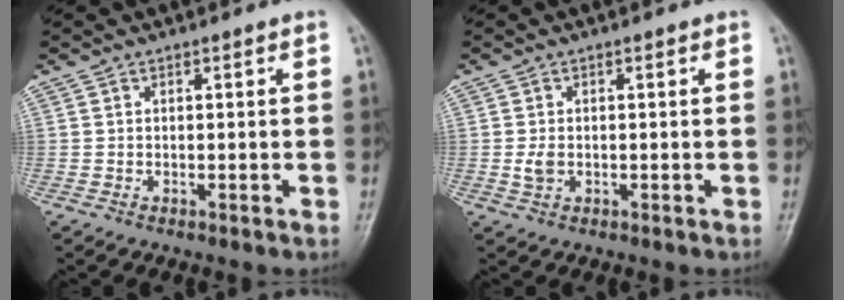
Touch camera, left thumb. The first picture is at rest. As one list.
[{"total": 2.2, "force": [-0.1, 1.5, 1.6], "torque": [-0.029, -0.003, -0.003]}]